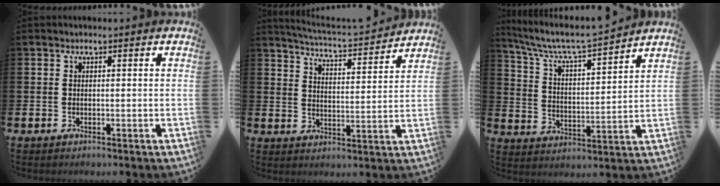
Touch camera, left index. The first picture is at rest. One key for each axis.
{"total": 4.7, "fx": 4.6, "fy": -0.4, "fz": 0.4, "tx": -0.016, "ty": -0.037, "tz": 0.078}
{"total": 7.2, "fx": 6.8, "fy": 0.3, "fz": 2.2, "tx": -0.073, "ty": -0.057, "tz": 0.113}